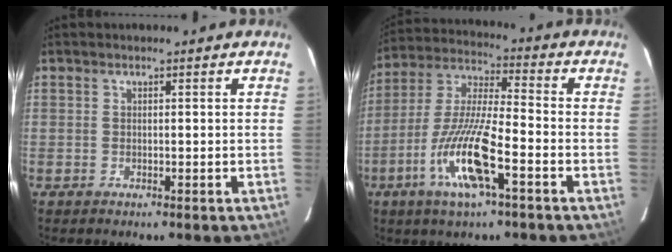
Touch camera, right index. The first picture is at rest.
{"total": 14.0, "force": [-5.8, 1.7, 12.6], "torque": [-0.260, -0.011, -0.109]}